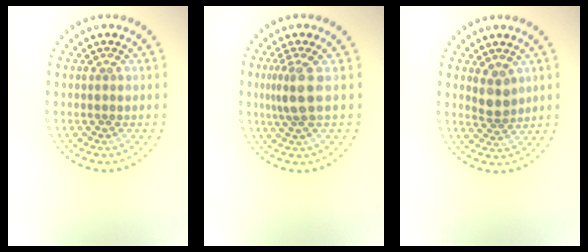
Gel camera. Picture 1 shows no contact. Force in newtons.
{"total": 2.8, "press": 2.2, "slide": 1.7}
{"total": 2.3, "press": 1.9, "slide": 1.2}